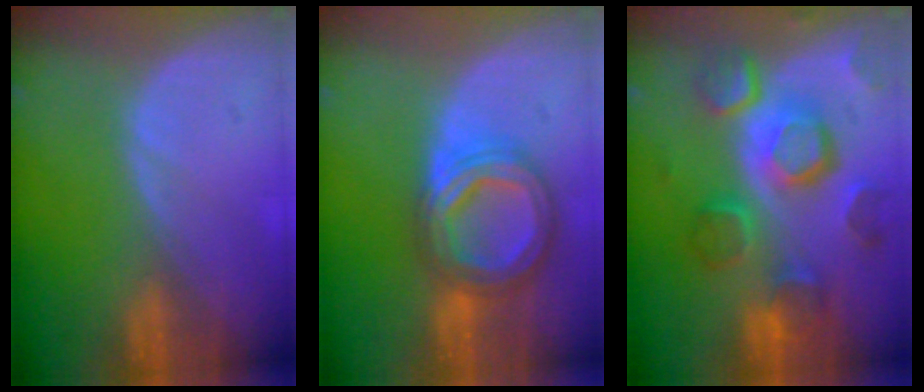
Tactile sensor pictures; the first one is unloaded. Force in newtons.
{"total": 8.5, "press": 8.5, "slide": 0.6}
{"total": 12.3, "press": 10.7, "slide": 6.1}